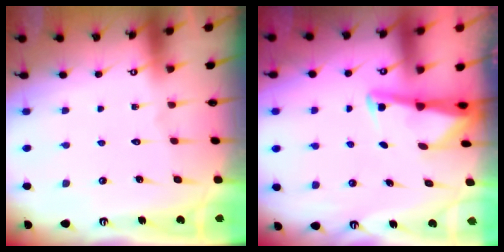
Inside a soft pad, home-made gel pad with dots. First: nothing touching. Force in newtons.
{"total": 4.0, "press": 3.9, "slide": 0.6}